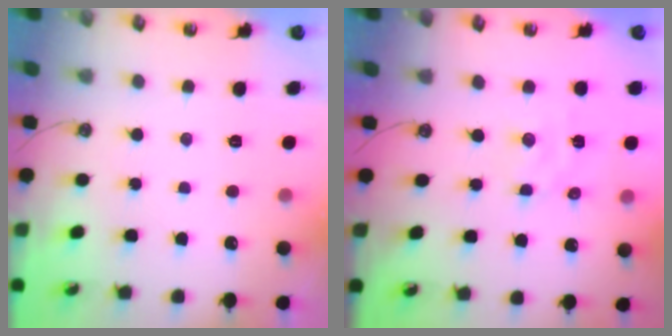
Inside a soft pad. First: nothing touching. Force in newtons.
{"total": 2.9, "press": 2.9, "slide": 0.6}